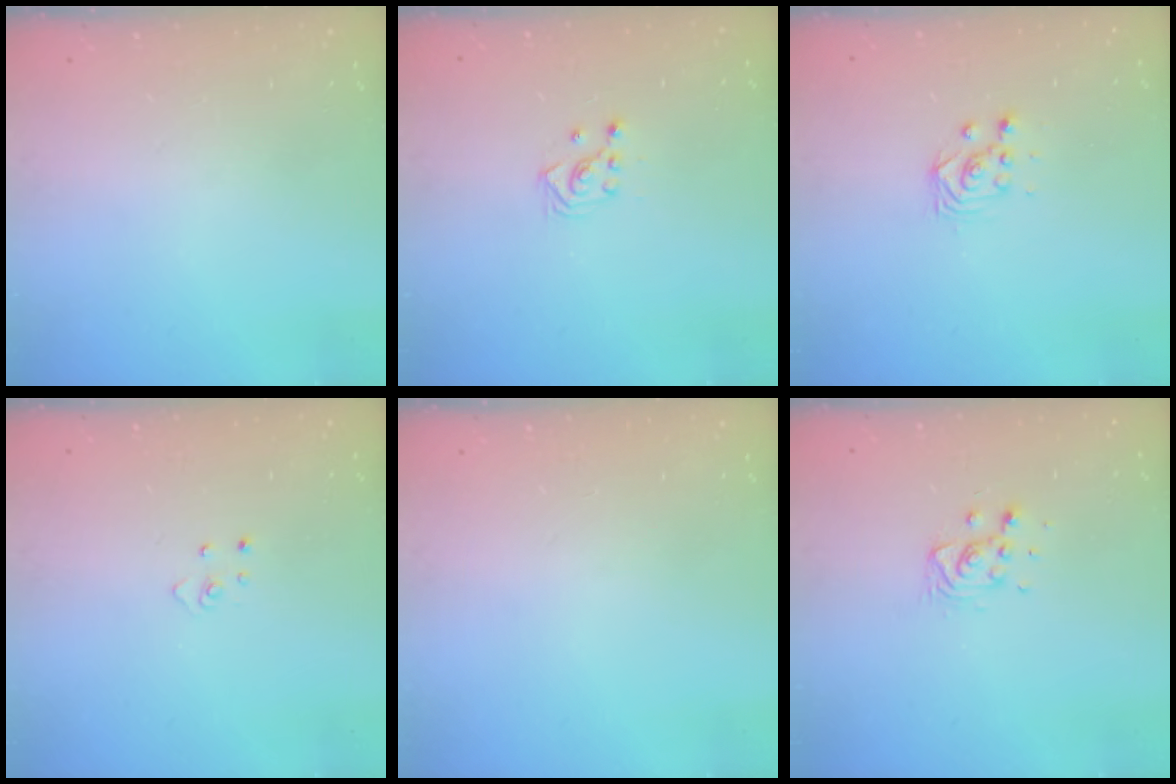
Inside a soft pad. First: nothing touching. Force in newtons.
{"total": 3.0, "press": 2.8, "slide": 1.0}
{"total": 2.9, "press": 2.9, "slide": 0.4}
{"total": 3.2, "press": 3.2, "slide": 0.2}
{"total": 0.0}
{"total": 9.3, "press": 9.0, "slide": 2.3}